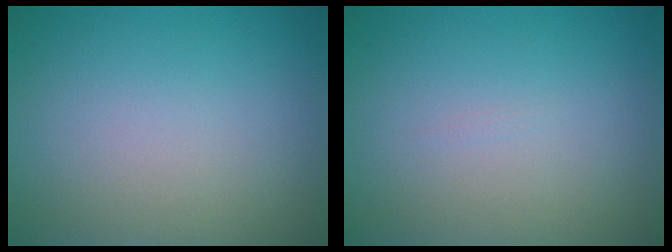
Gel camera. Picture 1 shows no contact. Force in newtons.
{"total": 0.0}